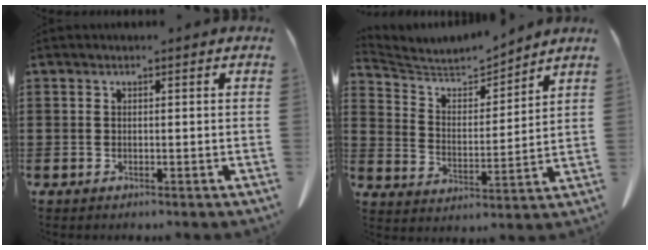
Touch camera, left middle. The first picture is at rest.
{"total": 4.6, "force": [4.5, 0.8, 0.2], "torque": [-0.030, -0.037, 0.073]}